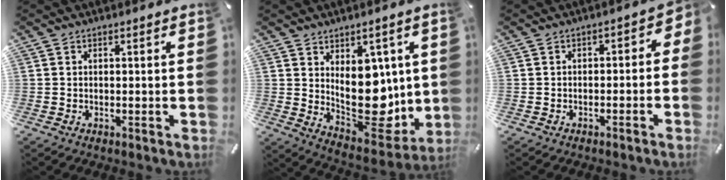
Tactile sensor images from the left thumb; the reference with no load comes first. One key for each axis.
{"total": 14.9, "fx": 3.1, "fy": 10.1, "fz": 10.5, "tx": -0.148, "ty": -0.047, "tz": 0.064}
{"total": 3.0, "fx": -1.9, "fy": 1.8, "fz": 1.4, "tx": -0.018, "ty": 0.012, "tz": -0.040}